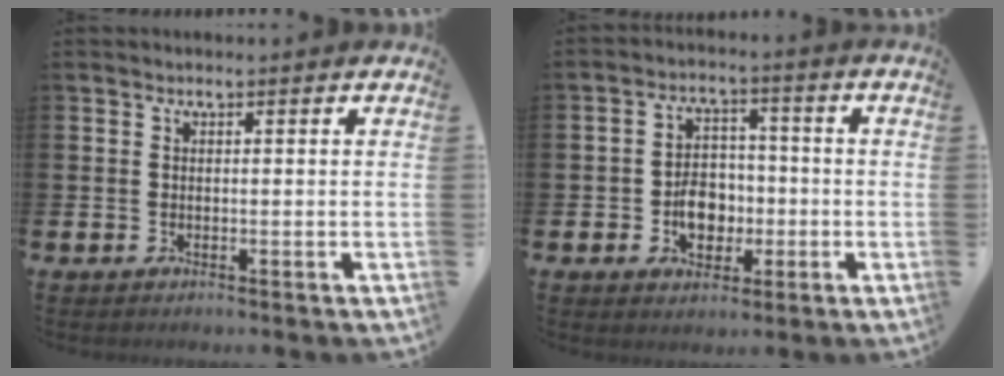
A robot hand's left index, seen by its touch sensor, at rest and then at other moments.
{"total": 5.5, "force": [-1.4, 4.2, 3.3], "torque": [-0.050, 0.005, -0.030]}